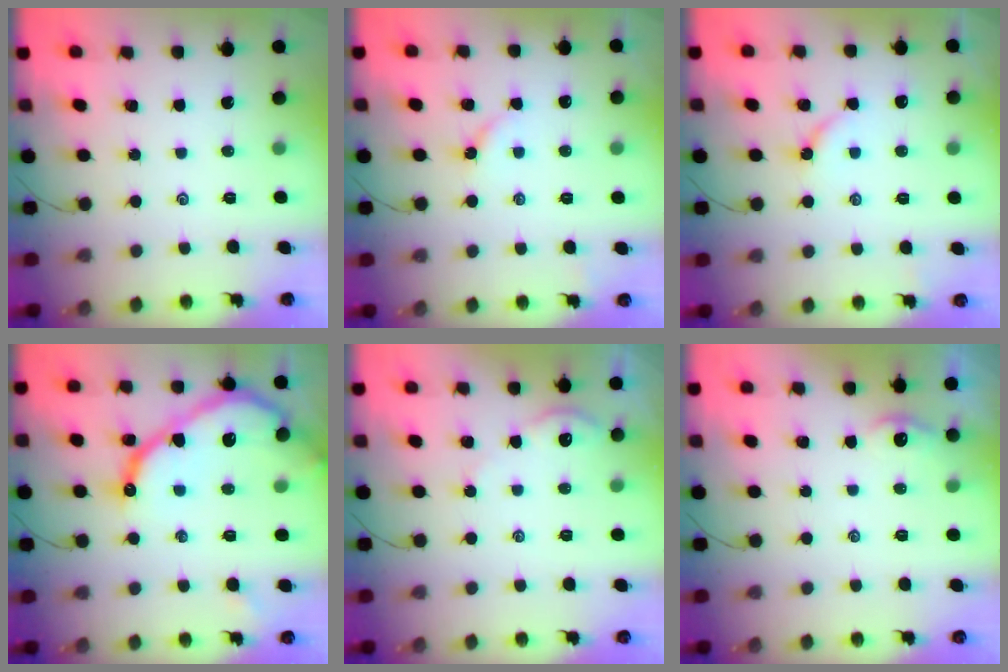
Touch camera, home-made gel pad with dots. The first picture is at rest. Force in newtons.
{"total": 2.7, "press": 2.7, "slide": 0.4}
{"total": 5.6, "press": 5.5, "slide": 0.8}
{"total": 16.8, "press": 16.8, "slide": 1.3}
{"total": 2.4, "press": 2.4, "slide": 0.3}
{"total": 2.7, "press": 2.7, "slide": 0.3}